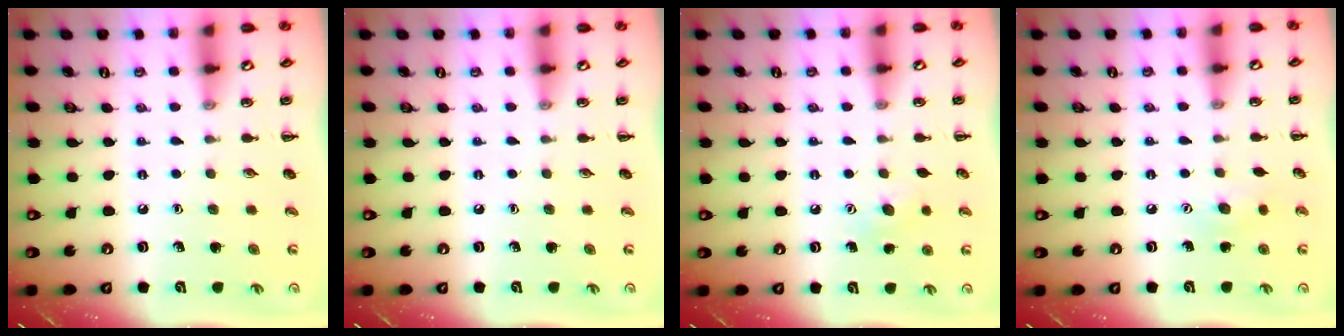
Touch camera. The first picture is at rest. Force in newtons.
{"total": 0.0}
{"total": 5.3, "press": 5.1, "slide": 1.3}
{"total": 6.1, "press": 6.0, "slide": 1.5}